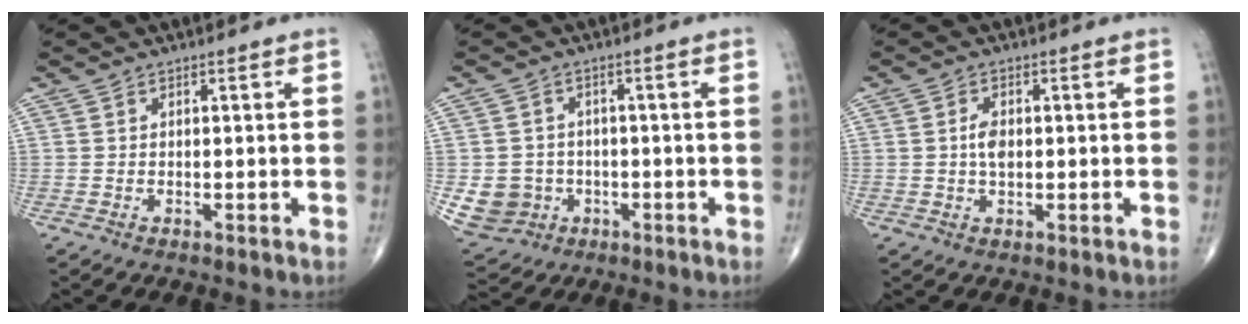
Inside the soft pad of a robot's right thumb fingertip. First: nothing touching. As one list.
[{"total": 7.3, "force": [-1.4, 6.9, 1.8], "torque": [-0.021, 0.010, -0.014]}, {"total": 3.1, "force": [0.2, 1.7, 2.5], "torque": [-0.046, 0.001, 0.002]}]